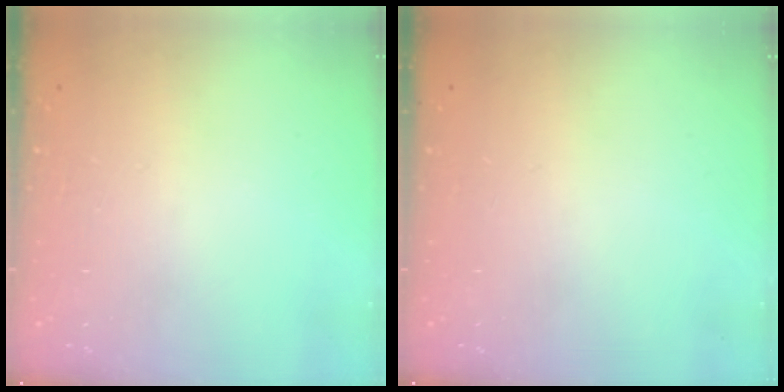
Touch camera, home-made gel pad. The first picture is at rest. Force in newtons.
{"total": 0.0}